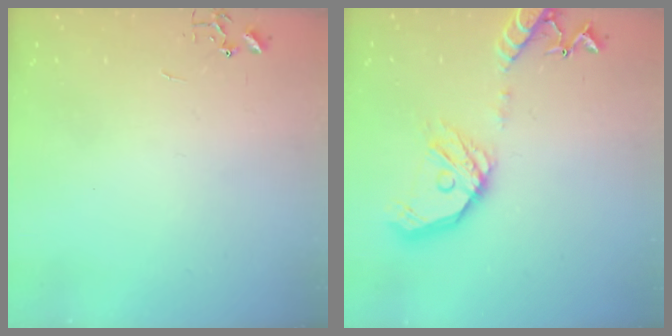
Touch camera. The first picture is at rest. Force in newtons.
{"total": 17.9, "press": 17.7, "slide": 2.6}